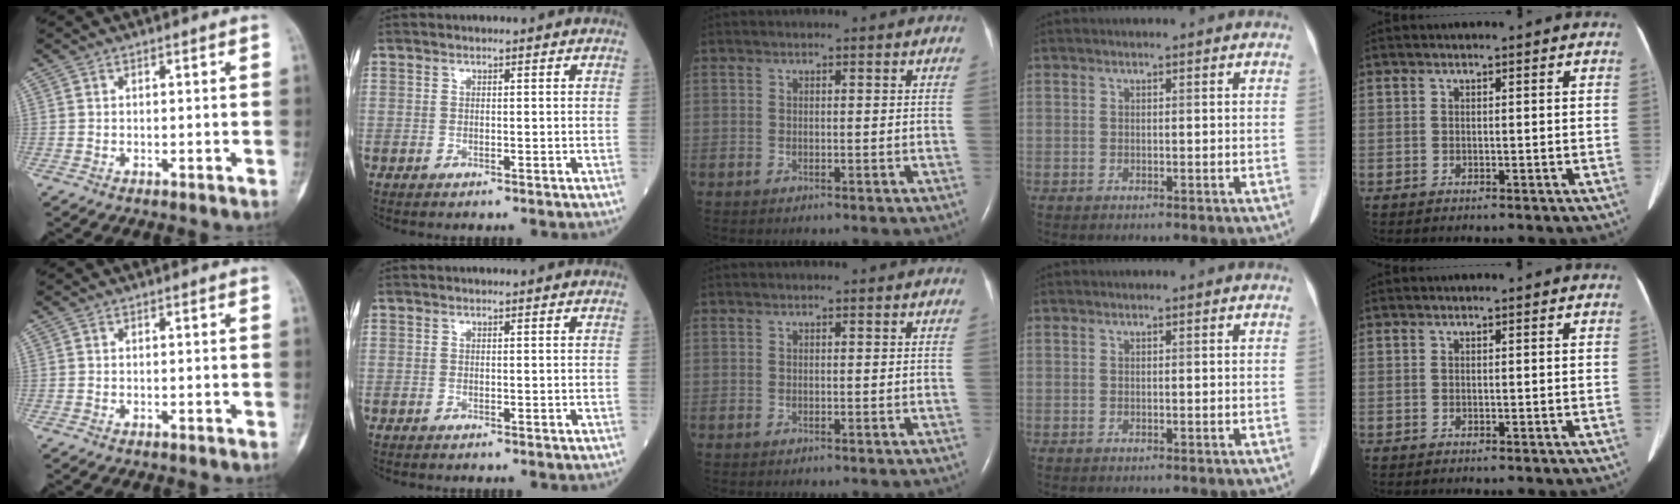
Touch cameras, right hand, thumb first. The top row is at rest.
{}